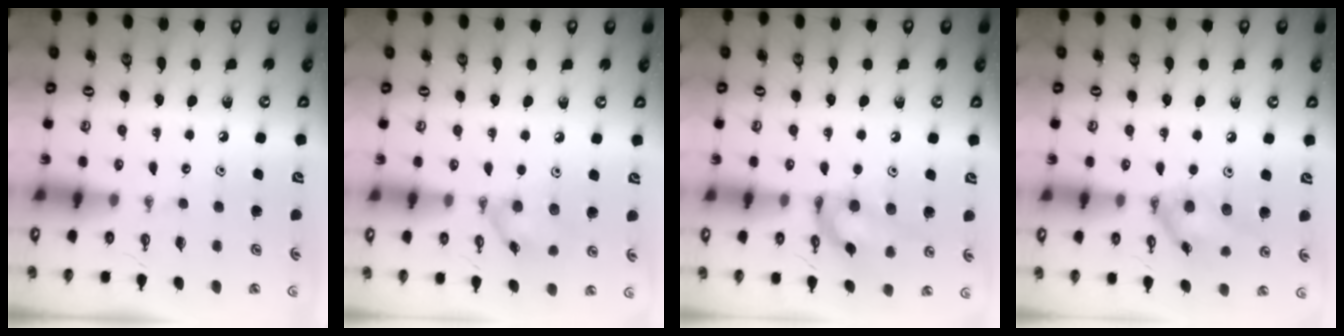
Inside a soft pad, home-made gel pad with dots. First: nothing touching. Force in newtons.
{"total": 9.9, "press": 9.9, "slide": 0.0}
{"total": 13.3, "press": 13.3, "slide": 0.7}
{"total": 12.3, "press": 12.3, "slide": 0.9}